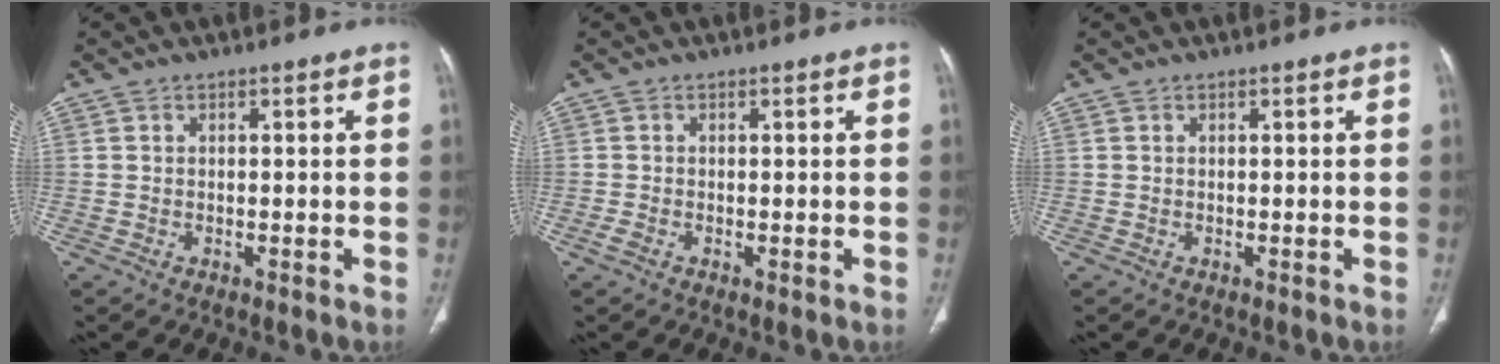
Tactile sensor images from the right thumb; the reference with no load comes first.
{"total": 1.2, "force": [-0.5, 0.6, 0.9], "torque": [-0.024, 0.000, -0.011]}
{"total": 0.0}